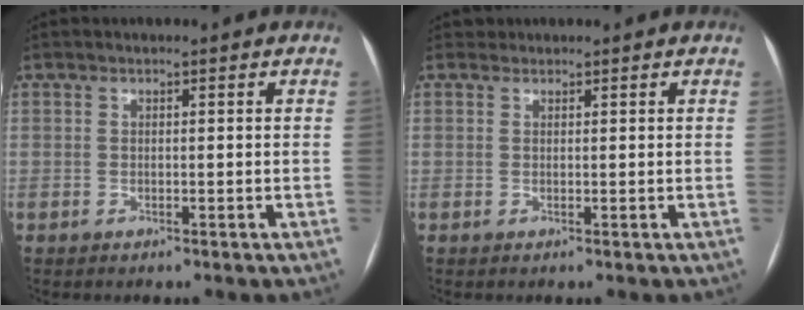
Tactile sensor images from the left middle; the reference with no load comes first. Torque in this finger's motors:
{"motor_torque": [-0.01, 0.02, -0.01, 0.00]}